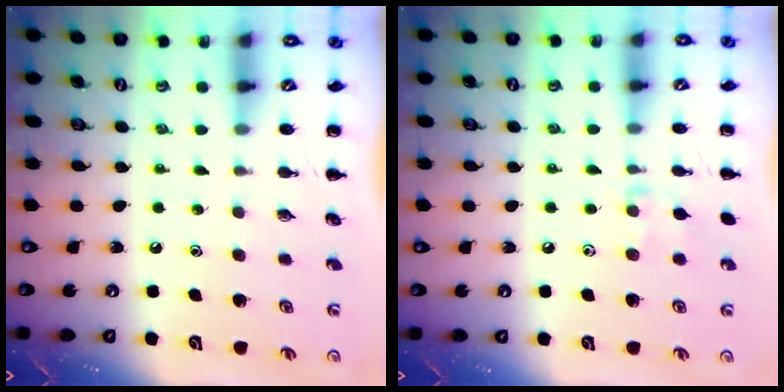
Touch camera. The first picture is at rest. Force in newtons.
{"total": 7.5, "press": 7.3, "slide": 1.8}